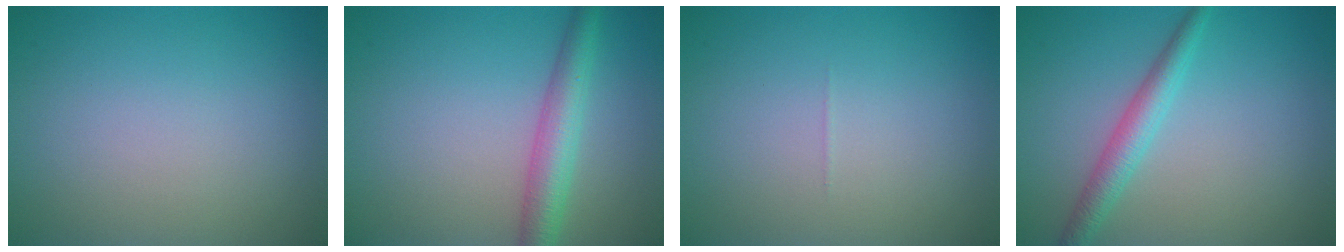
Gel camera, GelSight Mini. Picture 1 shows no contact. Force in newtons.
{"total": 4.0, "press": 4.0, "slide": 0.1}
{"total": 0.0}
{"total": 2.7, "press": 2.7, "slide": 0.2}